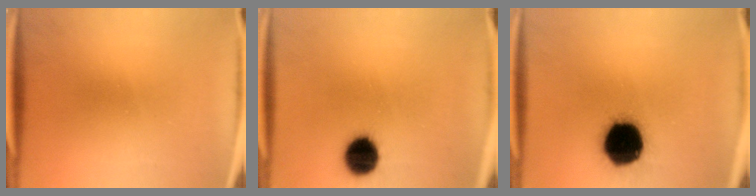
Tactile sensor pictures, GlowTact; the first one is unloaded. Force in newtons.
{"total": 9.3}
{"total": 19.1}